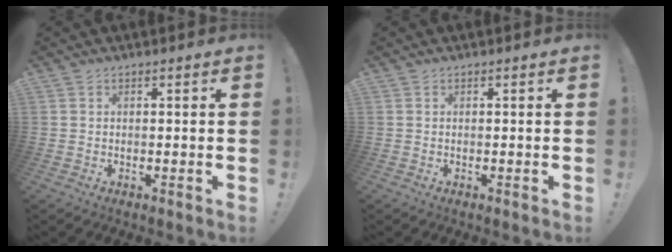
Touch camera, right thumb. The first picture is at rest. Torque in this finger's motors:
{"motor_torque": [0.22, -0.09, -0.24, -0.16, 0.03]}